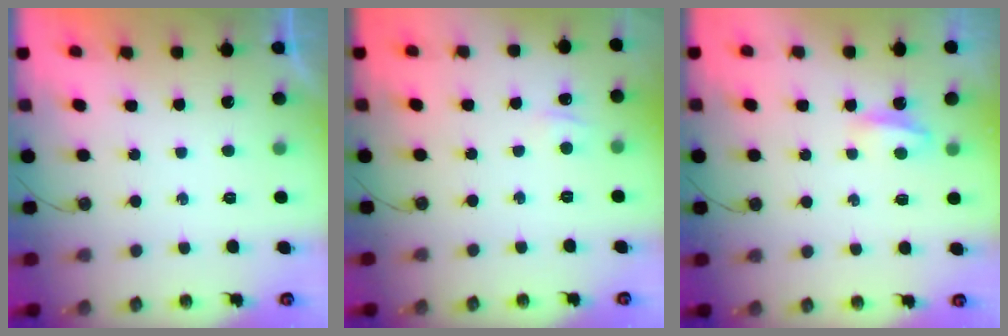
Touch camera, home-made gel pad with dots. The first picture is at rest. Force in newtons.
{"total": 5.4, "press": 5.4, "slide": 0.7}
{"total": 4.4, "press": 4.4, "slide": 0.4}